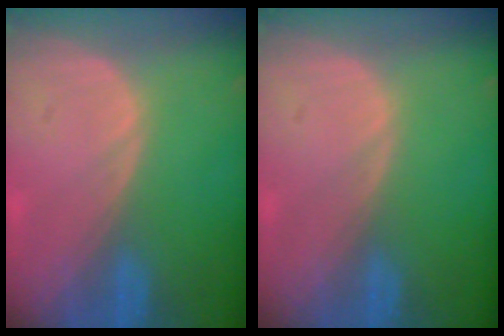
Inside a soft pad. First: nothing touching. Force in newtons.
{"total": 0.0}